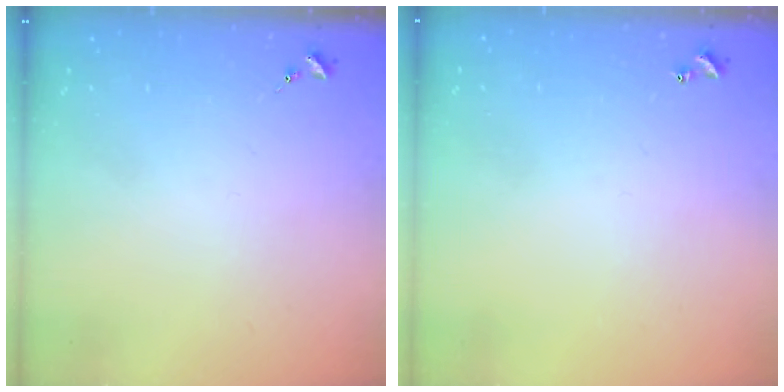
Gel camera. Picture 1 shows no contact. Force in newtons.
{"total": 0.9, "press": 0.9, "slide": 0.2}